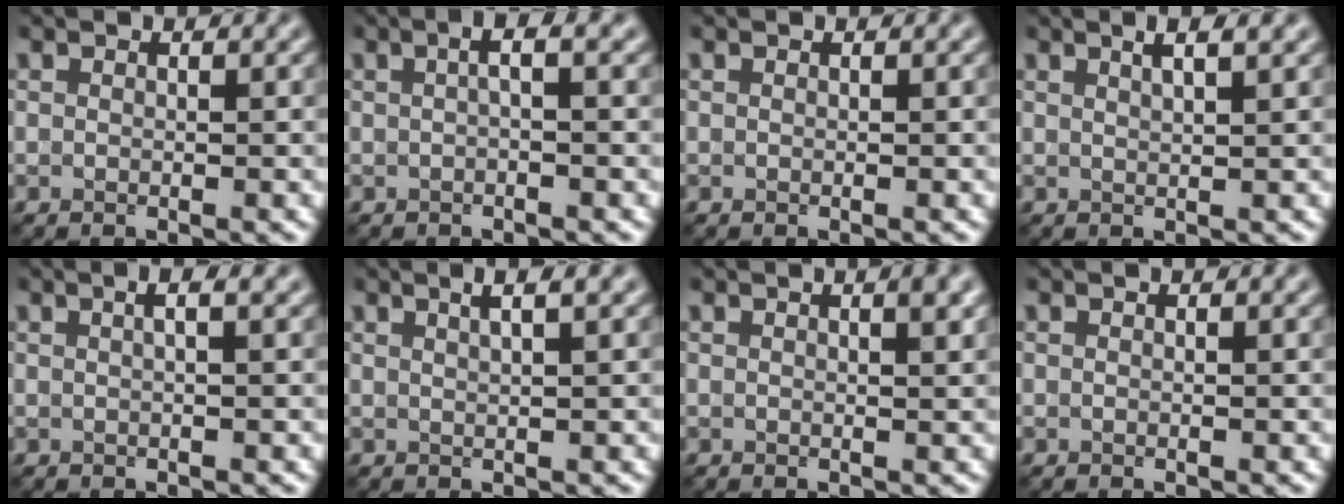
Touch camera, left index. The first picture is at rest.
{"total": 1.7, "force": [0.2, 0.3, 1.7], "torque": [-0.027, 0.009, 0.002]}
{"total": 0.0}
{"total": 3.0, "force": [1.9, 1.0, 2.2], "torque": [-0.006, 0.010, 0.005]}
{"total": 2.1, "force": [0.9, 0.8, 1.8], "torque": [-0.012, 0.002, -0.001]}
{"total": 2.3, "force": [1.4, 0.6, 1.8], "torque": [-0.016, 0.007, 0.008]}
{"total": 1.8, "force": [0.8, 0.5, 1.5], "torque": [-0.013, 0.005, 0.010]}
{"total": 0.0}